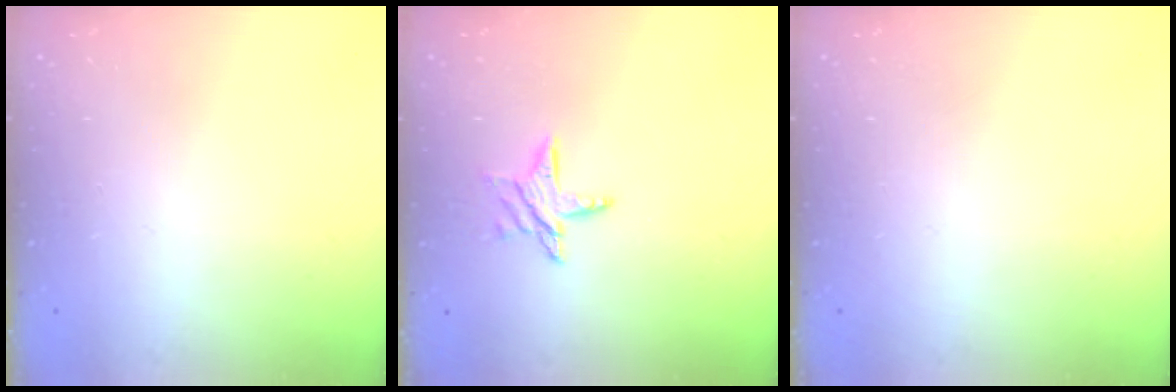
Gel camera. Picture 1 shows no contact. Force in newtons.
{"total": 7.4, "press": 7.4, "slide": 0.5}
{"total": 0.0}